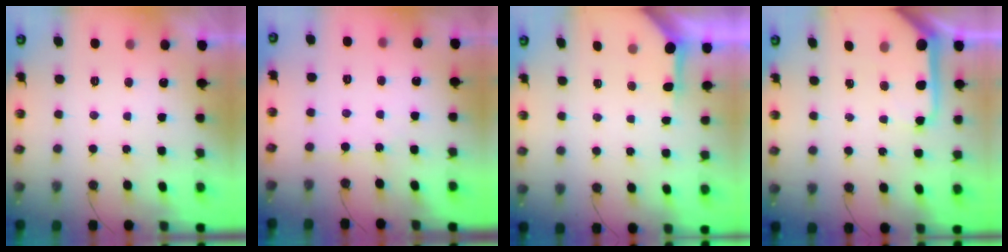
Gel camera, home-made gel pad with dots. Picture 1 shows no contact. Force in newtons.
{"total": 1.8, "press": 1.8, "slide": 0.3}
{"total": 3.9, "press": 3.9, "slide": 0.2}
{"total": 11.1, "press": 11.0, "slide": 1.3}